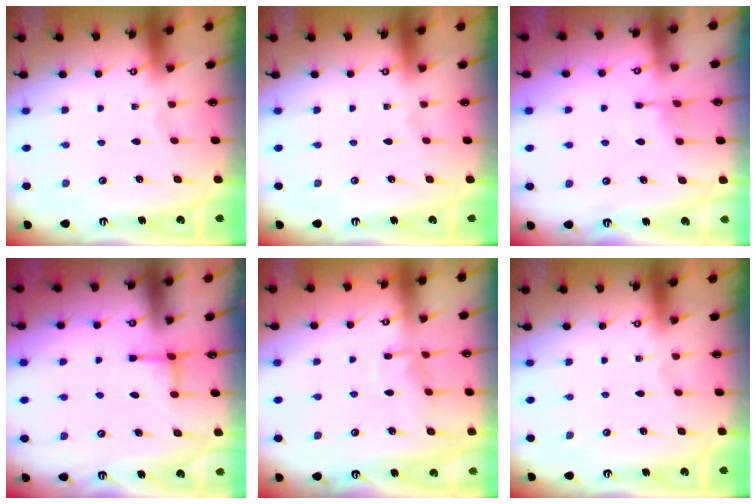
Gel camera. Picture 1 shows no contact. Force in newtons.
{"total": 0.0}
{"total": 4.7, "press": 4.7, "slide": 0.4}
{"total": 1.8, "press": 1.8, "slide": 0.4}
{"total": 6.1, "press": 6.1, "slide": 0.5}
{"total": 0.0}